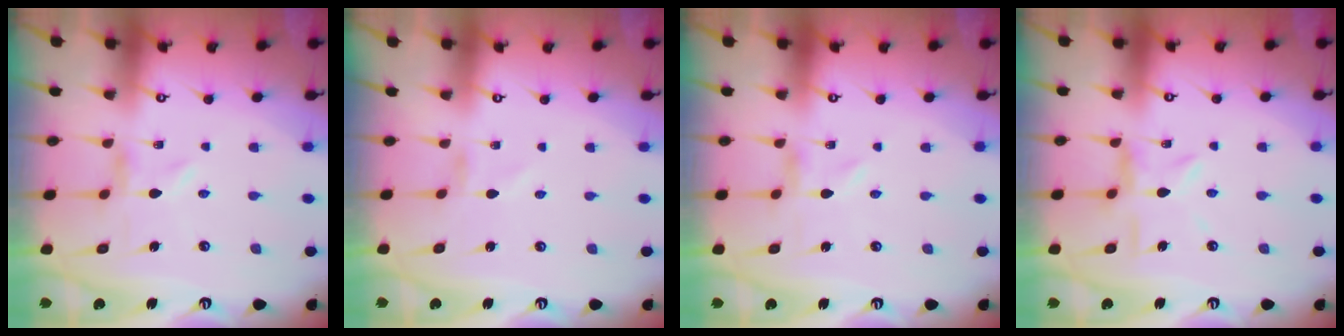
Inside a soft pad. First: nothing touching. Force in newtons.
{"total": 0.9, "press": 0.8, "slide": 0.1}
{"total": 0.0}
{"total": 6.9, "press": 6.9, "slide": 0.7}